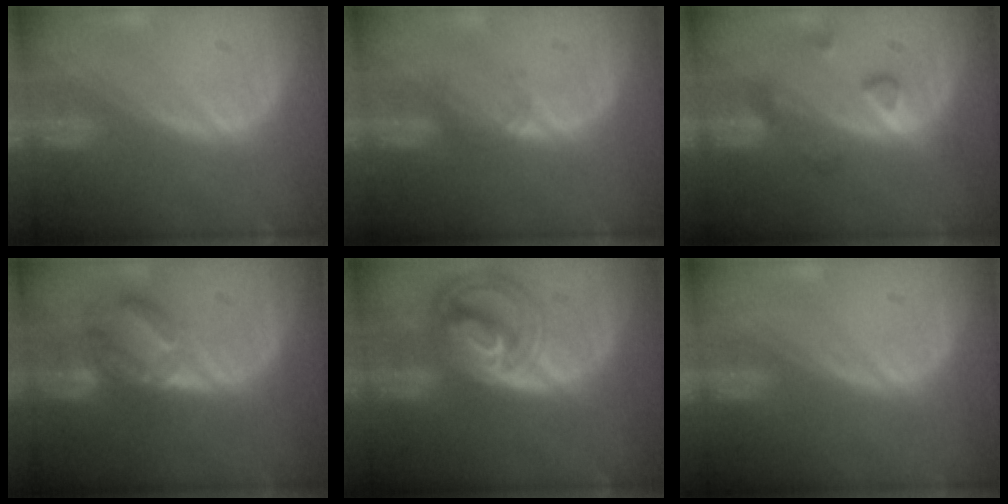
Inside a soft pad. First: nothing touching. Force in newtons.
{"total": 1.5, "press": 1.5, "slide": 0.2}
{"total": 4.0, "press": 4.0, "slide": 0.4}
{"total": 7.3, "press": 6.0, "slide": 4.1}
{"total": 8.7, "press": 7.6, "slide": 4.3}
{"total": 0.0}